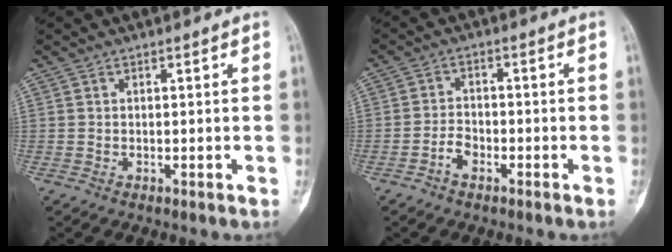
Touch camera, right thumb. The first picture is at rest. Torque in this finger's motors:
{"motor_torque": [-0.02, 0.18, -0.01, 0.33, -0.08]}